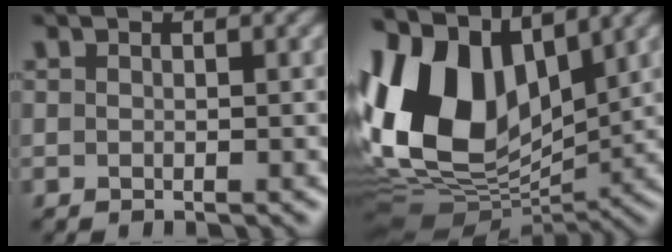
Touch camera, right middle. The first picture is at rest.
{"total": 13.4, "force": [3.5, 8.2, 9.9], "torque": [-0.211, 0.015, 0.053]}